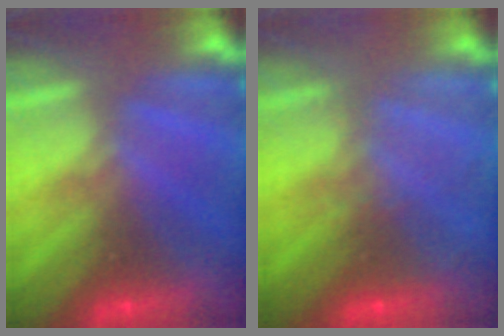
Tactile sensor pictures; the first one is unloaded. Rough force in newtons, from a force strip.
{"total": 1.8}